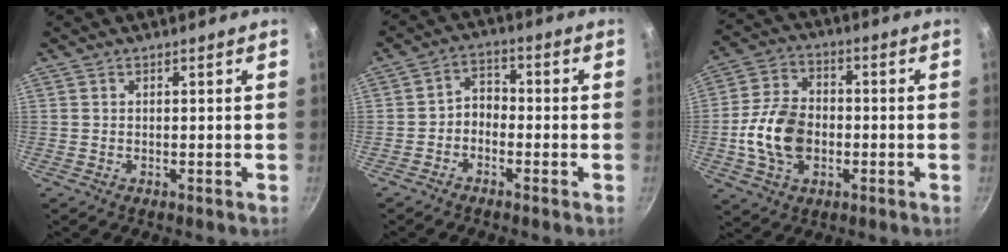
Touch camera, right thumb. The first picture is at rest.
{"total": 3.8, "force": [-1.8, 2.8, 2.0], "torque": [-0.018, 0.032, -0.038]}
{"total": 12.6, "force": [-2.2, 8.8, 8.8], "torque": [-0.149, 0.024, -0.044]}